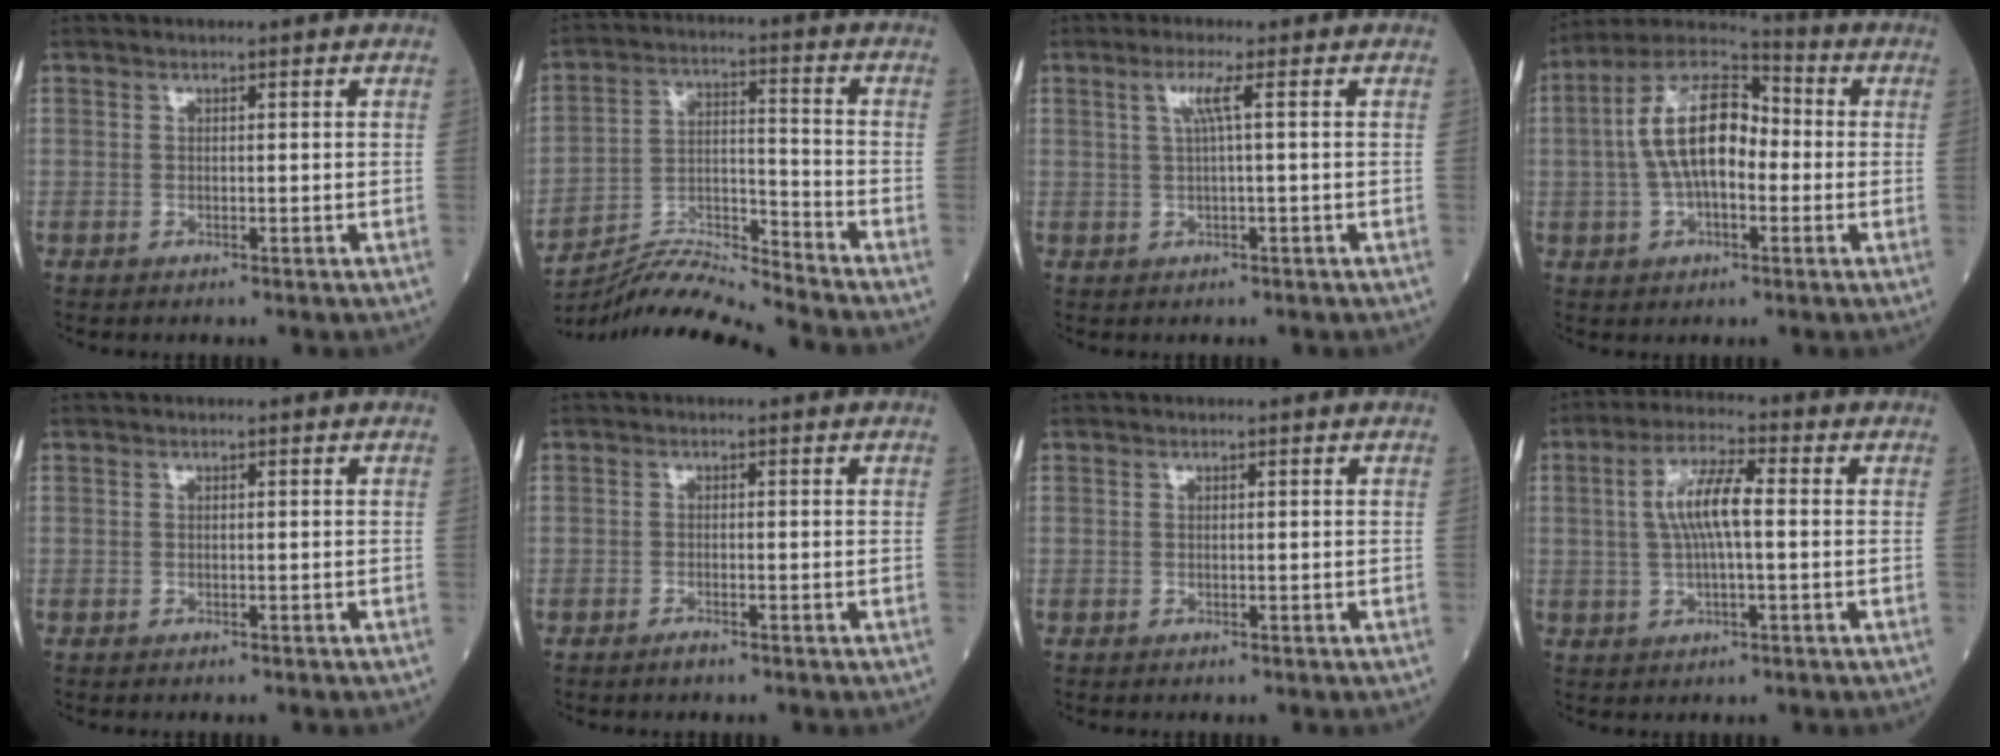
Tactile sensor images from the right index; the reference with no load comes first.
{"total": 9.9, "force": [-9.5, -2.6, 0.7], "torque": [-0.027, 0.015, -0.174]}
{"total": 2.7, "force": [0.7, -0.6, 2.6], "torque": [-0.055, 0.006, 0.014]}
{"total": 12.7, "force": [0.0, 5.7, 11.4], "torque": [-0.228, 0.035, -0.005]}
{"total": 0.0}
{"total": 1.0, "force": [-0.8, 0.1, 0.6], "torque": [-0.015, 0.000, -0.015]}
{"total": 0.0}
{"total": 7.3, "force": [0.6, 1.5, 7.2], "torque": [-0.145, 0.015, 0.008]}